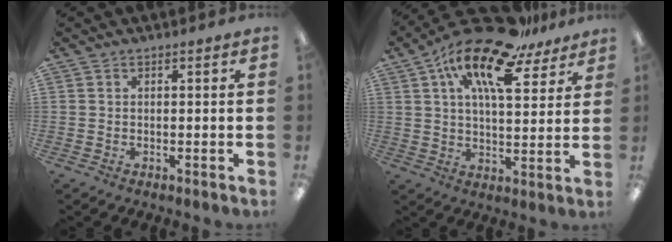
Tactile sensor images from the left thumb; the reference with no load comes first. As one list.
[{"total": 17.2, "force": [11.0, 6.5, 11.6], "torque": [-0.203, -0.056, 0.185]}]